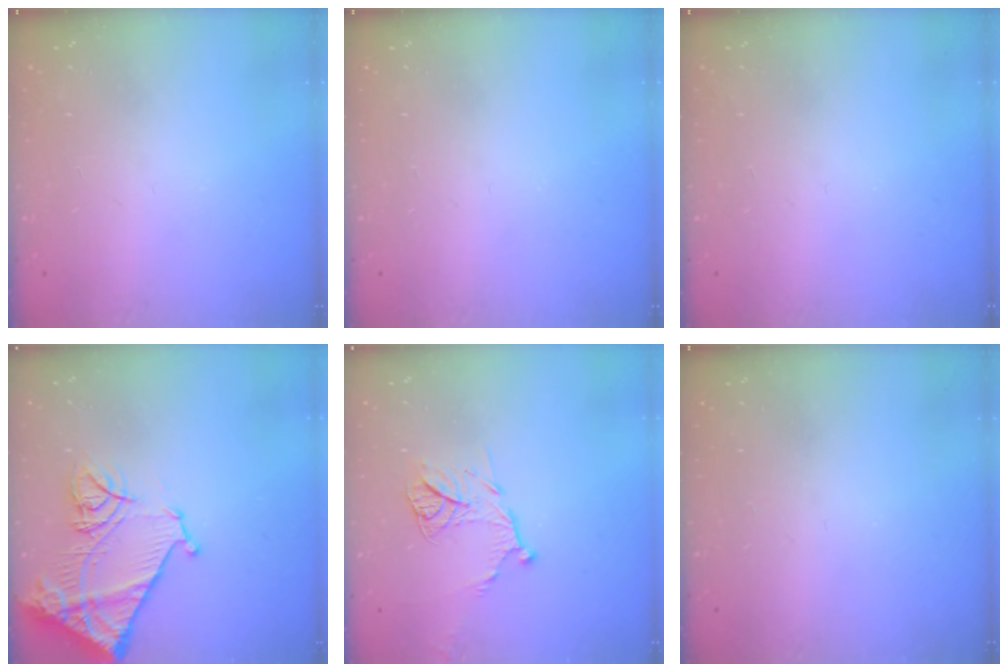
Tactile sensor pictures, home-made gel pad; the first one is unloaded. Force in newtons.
{"total": 0.0}
{"total": 0.0}
{"total": 17.3, "press": 17.3, "slide": 1.6}
{"total": 12.3, "press": 12.2, "slide": 1.2}
{"total": 0.0}